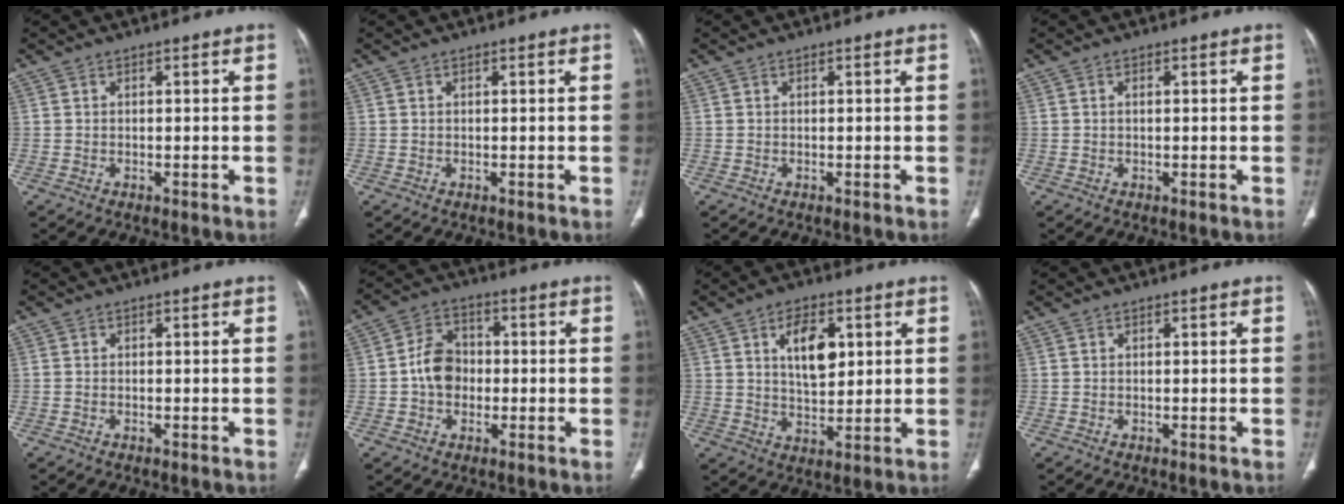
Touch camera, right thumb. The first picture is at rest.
{"total": 0.0}
{"total": 0.0}
{"total": 0.7, "force": [0.1, 0.4, 0.6], "torque": [-0.014, 0.004, 0.003]}
{"total": 0.0}
{"total": 7.4, "force": [-0.7, 5.9, 4.4], "torque": [-0.056, 0.021, -0.022]}
{"total": 8.9, "force": [3.0, 4.9, 6.9], "torque": [-0.089, -0.014, 0.054]}
{"total": 0.0}